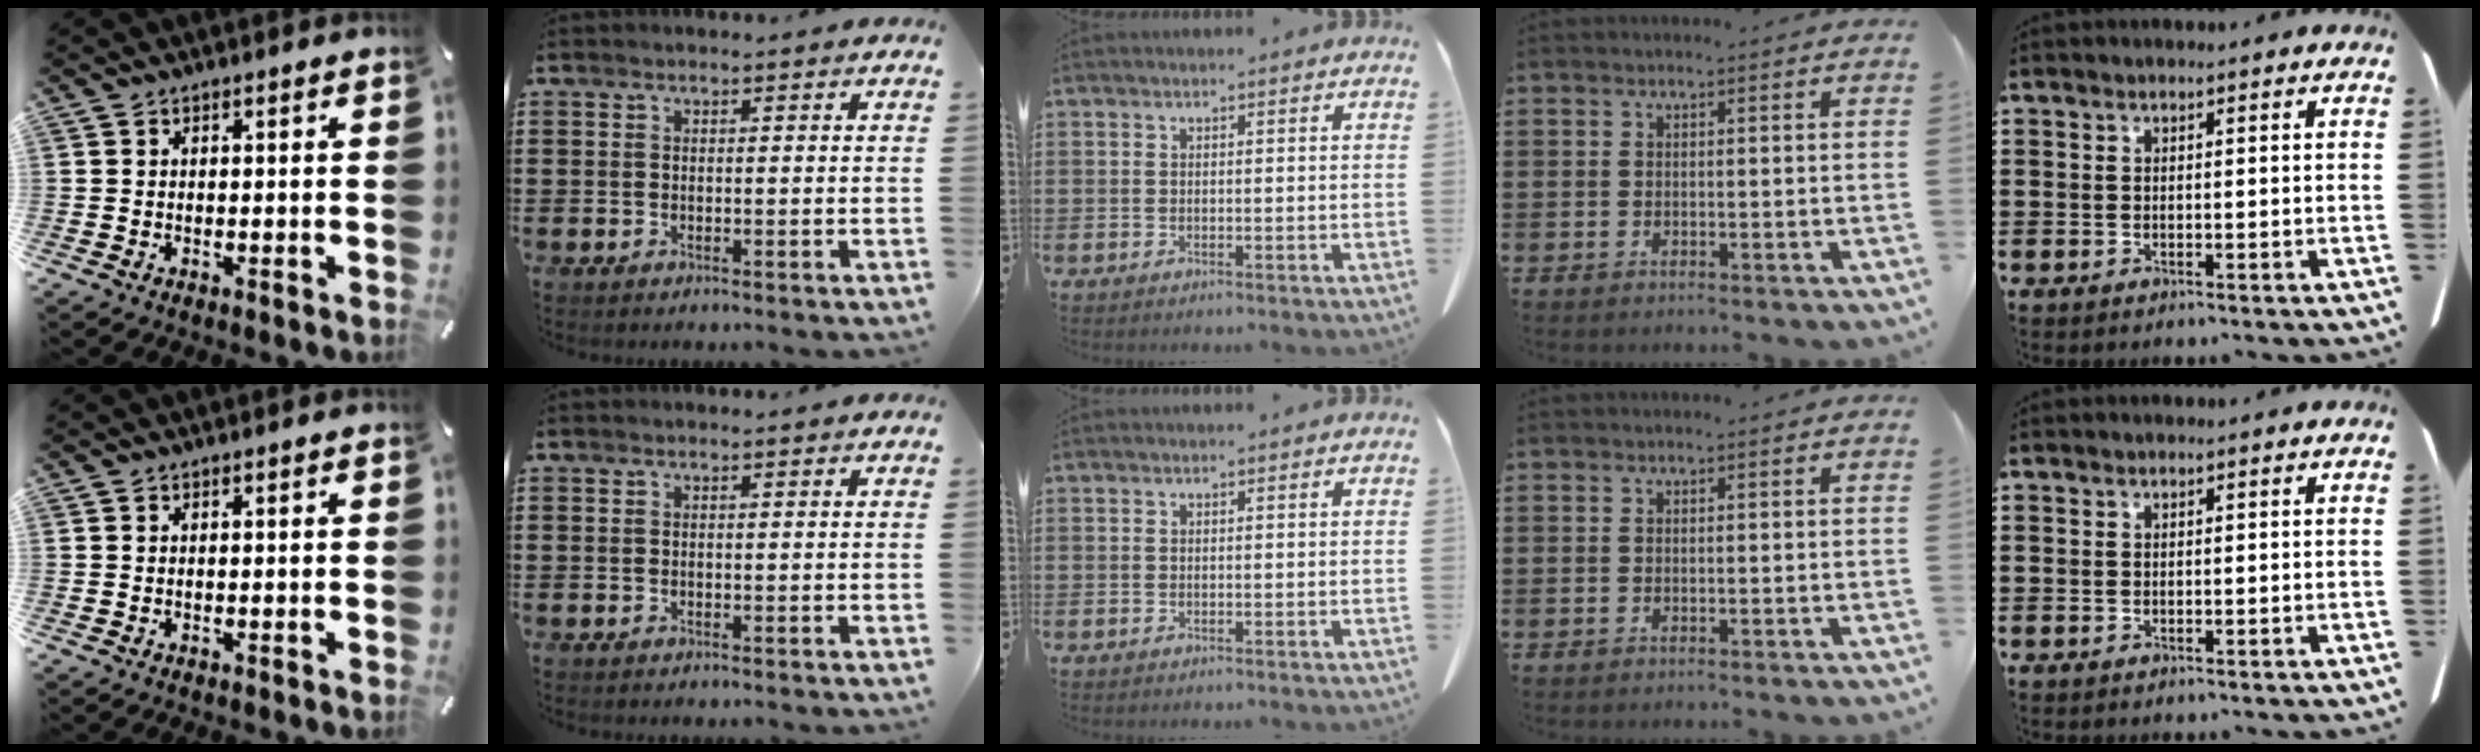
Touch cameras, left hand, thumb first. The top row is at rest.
{}